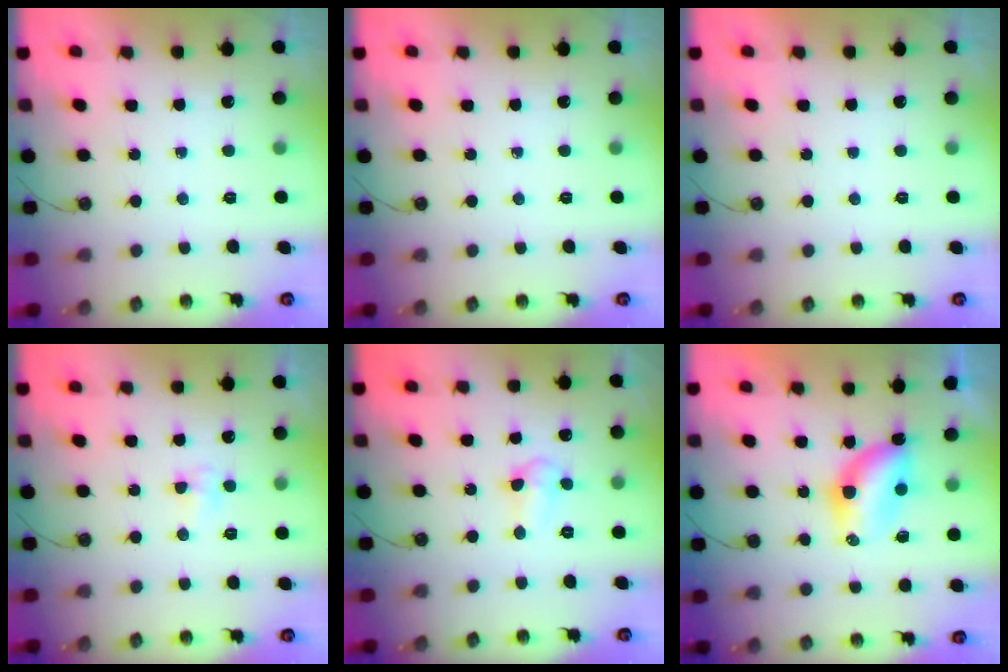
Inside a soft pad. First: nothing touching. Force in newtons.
{"total": 0.0}
{"total": 0.0}
{"total": 3.5, "press": 3.4, "slide": 0.5}
{"total": 4.4, "press": 4.3, "slide": 1.2}
{"total": 7.7, "press": 7.2, "slide": 2.7}